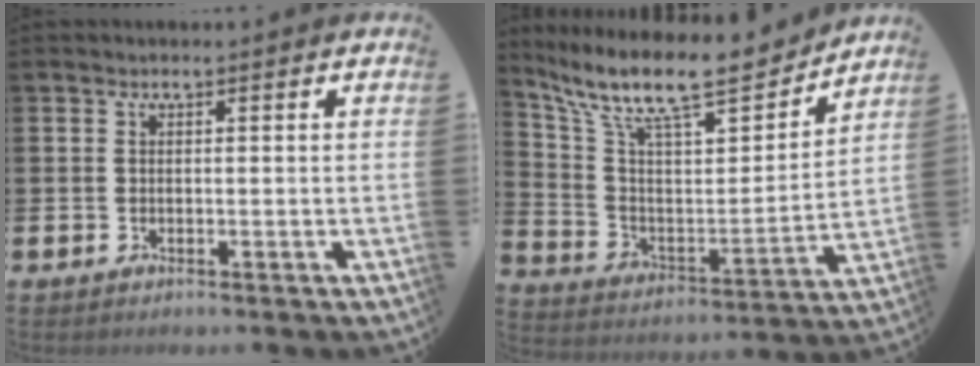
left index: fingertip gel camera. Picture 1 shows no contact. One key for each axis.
{"total": 12.0, "fx": 10.2, "fy": 2.9, "fz": 5.7, "tx": -0.141, "ty": -0.071, "tz": 0.172}